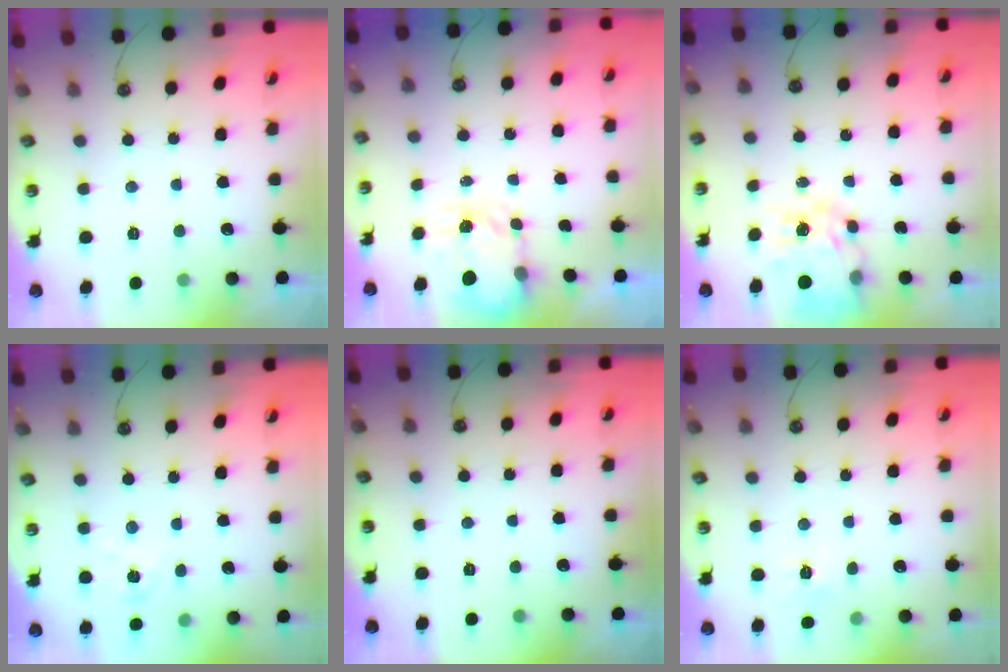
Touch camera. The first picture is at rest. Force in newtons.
{"total": 3.6, "press": 3.5, "slide": 0.4}
{"total": 14.4, "press": 14.3, "slide": 1.5}
{"total": 4.9, "press": 4.9, "slide": 0.5}
{"total": 0.0}
{"total": 6.1, "press": 6.1, "slide": 0.7}